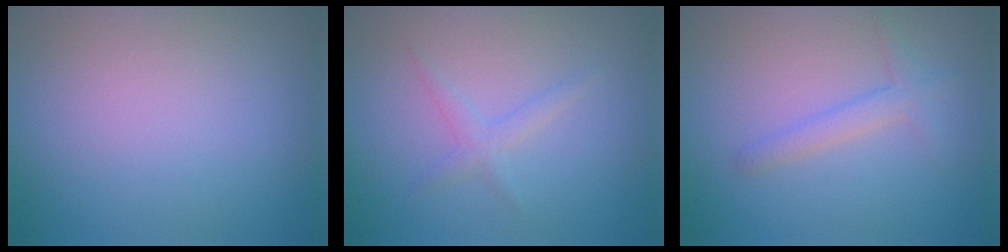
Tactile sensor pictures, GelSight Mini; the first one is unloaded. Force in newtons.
{"total": 1.3, "press": 1.3, "slide": 0.0}
{"total": 1.8, "press": 1.8, "slide": 0.1}